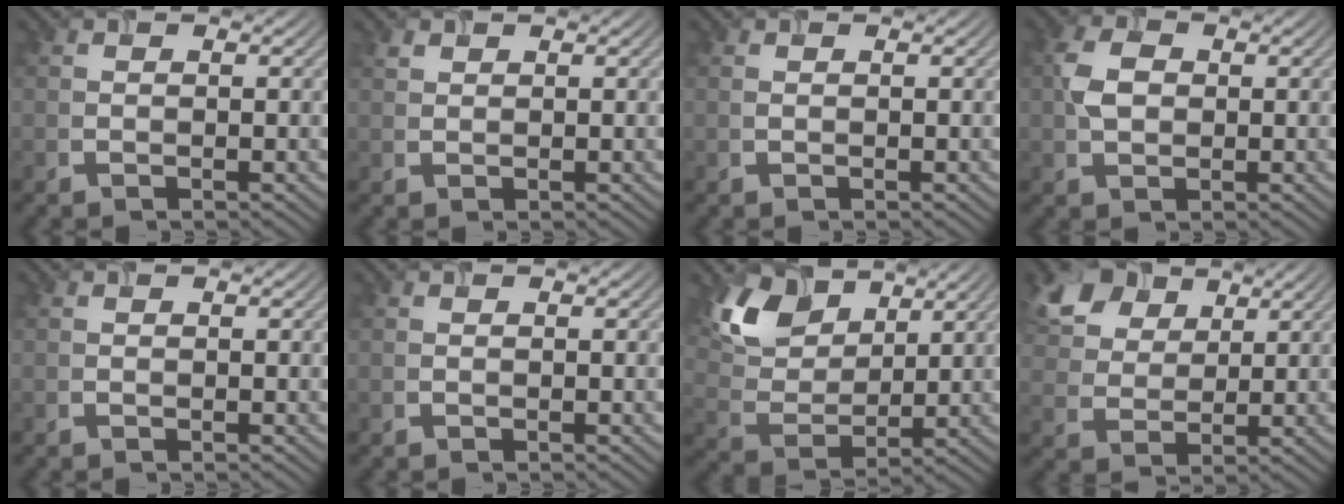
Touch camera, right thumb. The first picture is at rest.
{"total": 0.9, "force": [0.7, 0.5, 0.3], "torque": [-0.007, 0.002, 0.014]}
{"total": 0.0}
{"total": 3.8, "force": [0.5, 2.8, 2.6], "torque": [-0.060, 0.005, 0.003]}
{"total": 0.0}
{"total": 0.0}
{"total": 9.8, "force": [6.0, 5.5, 5.4], "torque": [-0.136, 0.004, 0.114]}
{"total": 9.4, "force": [5.4, 5.8, 5.2], "torque": [-0.139, 0.017, 0.103]}